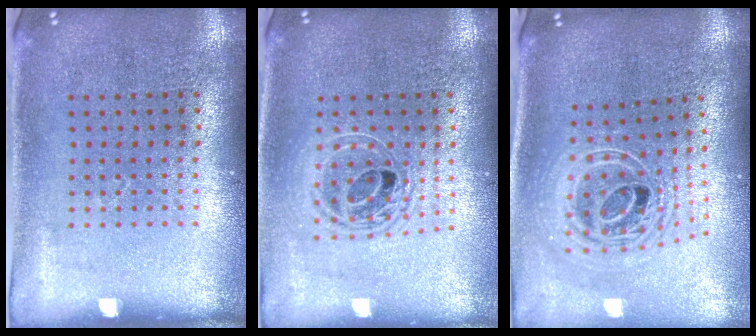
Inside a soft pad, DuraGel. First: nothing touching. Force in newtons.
{"total": 1.7, "press": 1.4, "slide": 1.0}
{"total": 2.5, "press": 1.8, "slide": 1.6}